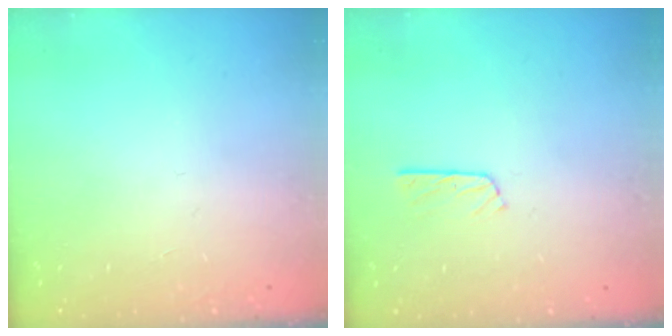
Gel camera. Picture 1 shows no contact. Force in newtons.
{"total": 4.1, "press": 4.1, "slide": 0.4}